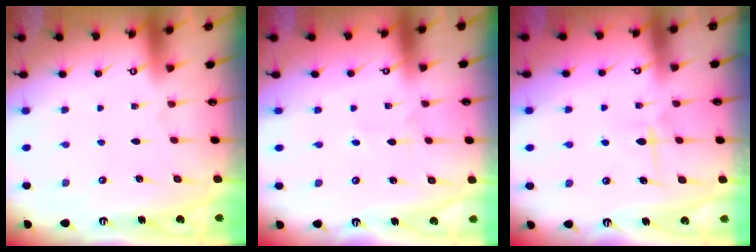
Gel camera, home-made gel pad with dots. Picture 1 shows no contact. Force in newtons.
{"total": 1.5, "press": 1.5, "slide": 0.1}
{"total": 6.1, "press": 6.1, "slide": 0.8}